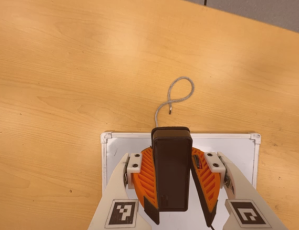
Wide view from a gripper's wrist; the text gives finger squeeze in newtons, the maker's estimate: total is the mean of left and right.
{"total": 9.4, "left": 8.8, "right": 10.1}